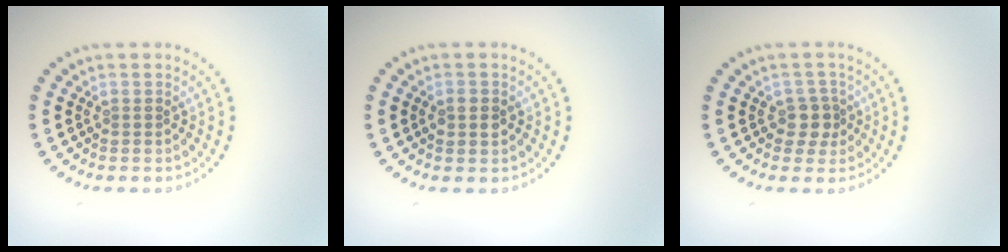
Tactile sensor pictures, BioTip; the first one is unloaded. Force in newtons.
{"total": 2.0, "press": 2.0, "slide": 0.0}
{"total": 2.1, "press": 1.8, "slide": 1.1}